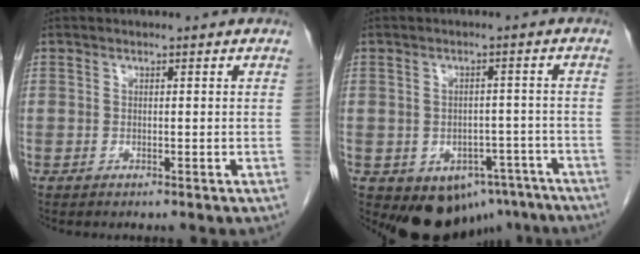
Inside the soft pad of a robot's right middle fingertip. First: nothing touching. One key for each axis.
{"total": 10.5, "fx": -6.4, "fy": 7.2, "fz": 4.2, "tx": -0.044, "ty": 0.021, "tz": -0.078}